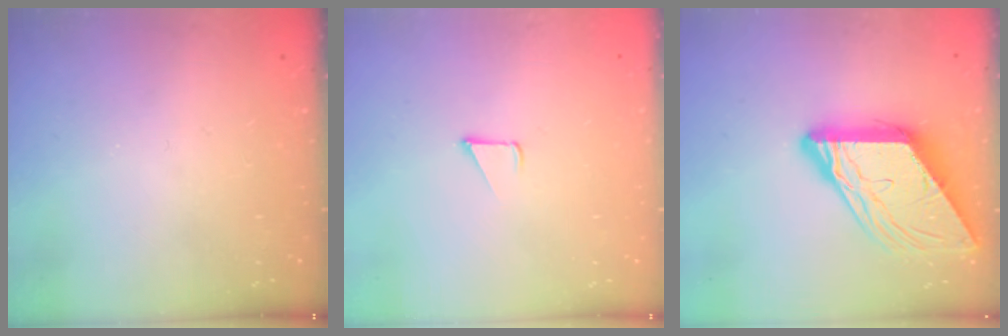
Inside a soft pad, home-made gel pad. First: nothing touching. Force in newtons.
{"total": 1.7, "press": 1.7, "slide": 0.1}
{"total": 13.4, "press": 13.3, "slide": 1.5}